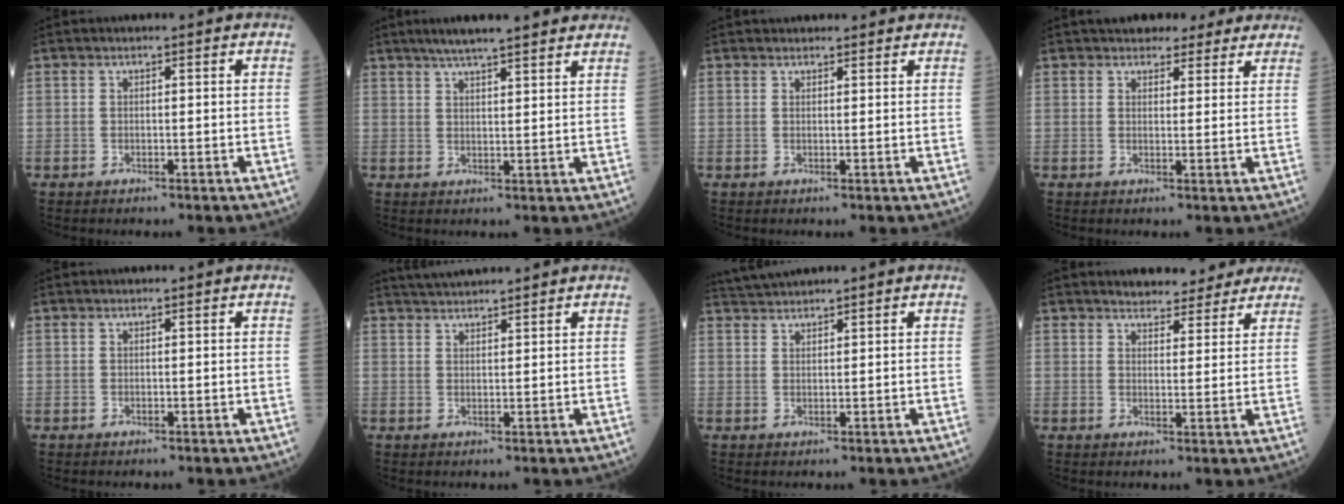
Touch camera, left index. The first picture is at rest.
{"total": 10.7, "force": [8.8, 1.0, 5.9], "torque": [-0.083, 0.027, 0.116]}
{"total": 4.0, "force": [3.8, 1.0, 0.6], "torque": [-0.005, 0.027, 0.048]}
{"total": 6.9, "force": [6.0, 2.9, 2.0], "torque": [-0.012, 0.016, 0.071]}
{"total": 0.0}
{"total": 4.6, "force": [4.4, -0.3, 1.3], "torque": [-0.022, 0.032, 0.078]}
{"total": 2.8, "force": [2.7, -0.7, 0.1], "torque": [-0.013, 0.016, 0.062]}
{"total": 8.6, "force": [7.9, 2.8, 2.1], "torque": [-0.011, 0.006, 0.087]}